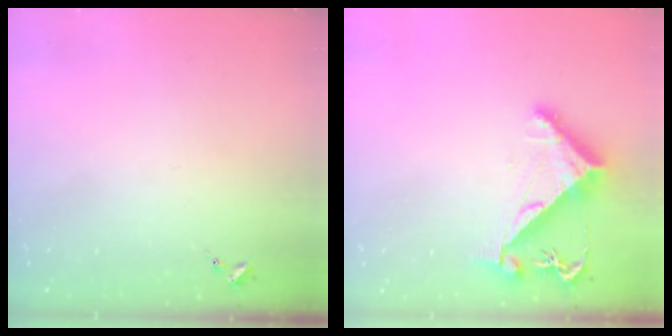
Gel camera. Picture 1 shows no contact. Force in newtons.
{"total": 8.0, "press": 8.0, "slide": 0.7}